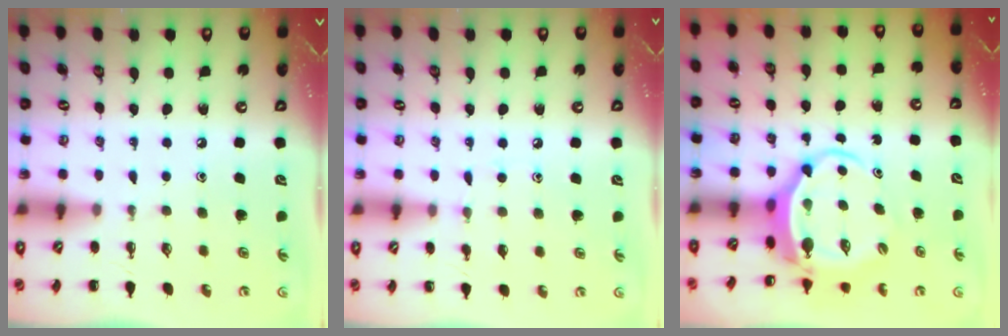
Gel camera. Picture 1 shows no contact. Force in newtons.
{"total": 6.4, "press": 6.1, "slide": 1.9}
{"total": 6.3, "press": 6.2, "slide": 1.4}